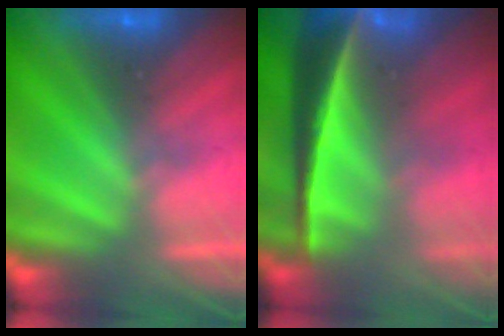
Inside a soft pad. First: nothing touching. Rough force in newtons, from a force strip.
{"total": 5.9}